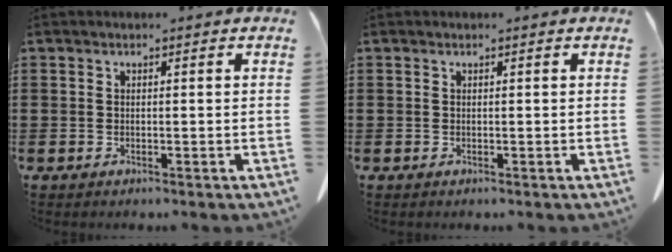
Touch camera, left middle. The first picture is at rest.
{"total": 0.0}